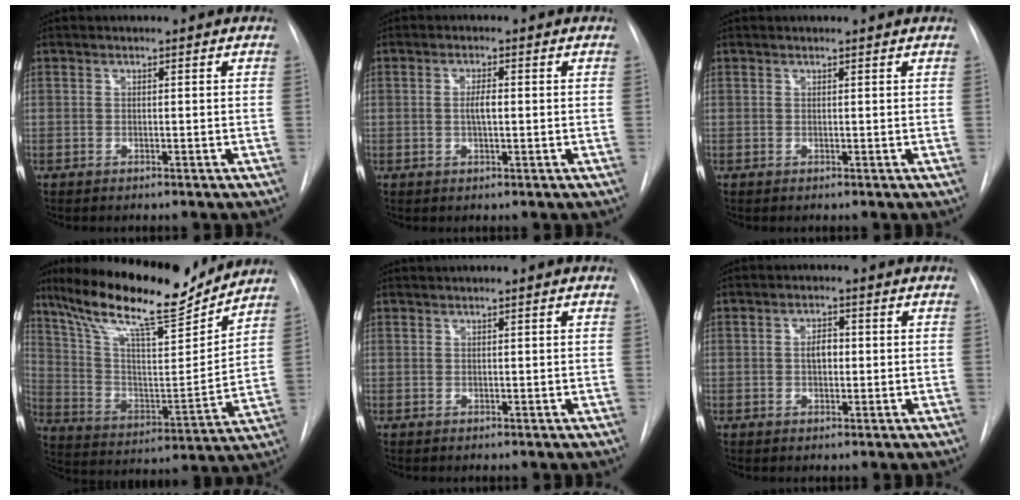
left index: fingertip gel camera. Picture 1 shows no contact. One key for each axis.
{"total": 2.3, "fx": 0.0, "fy": 0.6, "fz": 2.2, "tx": -0.042, "ty": 0.002, "tz": 0.000}
{"total": 1.1, "fx": 1.1, "fy": 0.0, "fz": 0.3, "tx": -0.010, "ty": 0.012, "tz": 0.017}
{"total": 21.6, "fx": 17.8, "fy": 3.7, "fz": 11.7, "tx": -0.211, "ty": -0.003, "tz": 0.297}
{"total": 1.3, "fx": 1.1, "fy": -0.1, "fz": 0.6, "tx": -0.008, "ty": 0.018, "tz": 0.021}
{"total": 2.6, "fx": 0.1, "fy": 1.5, "fz": 2.1, "tx": -0.035, "ty": 0.006, "tz": 0.001}